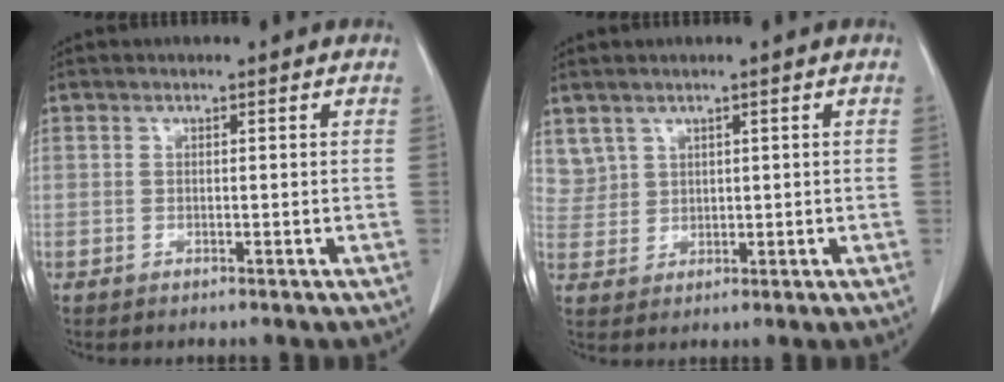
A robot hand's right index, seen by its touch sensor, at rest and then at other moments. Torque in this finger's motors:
{"motor_torque": [-0.37, 0.39, -0.09, -0.03]}